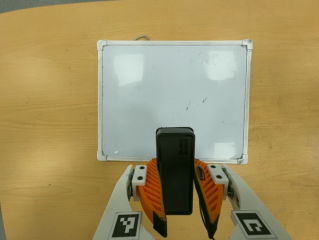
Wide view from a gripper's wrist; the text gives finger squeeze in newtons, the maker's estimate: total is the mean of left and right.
{"total": 7.8, "left": 6.3, "right": 9.2}